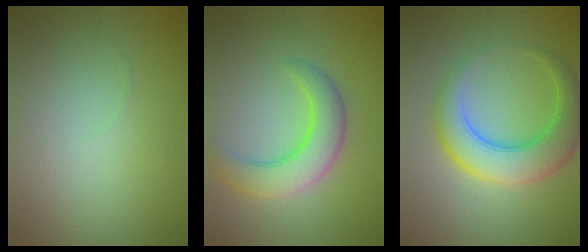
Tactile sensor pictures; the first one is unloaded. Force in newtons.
{"total": 5.4, "press": 5.3, "slide": 0.3}
{"total": 6.6, "press": 6.6, "slide": 0.2}